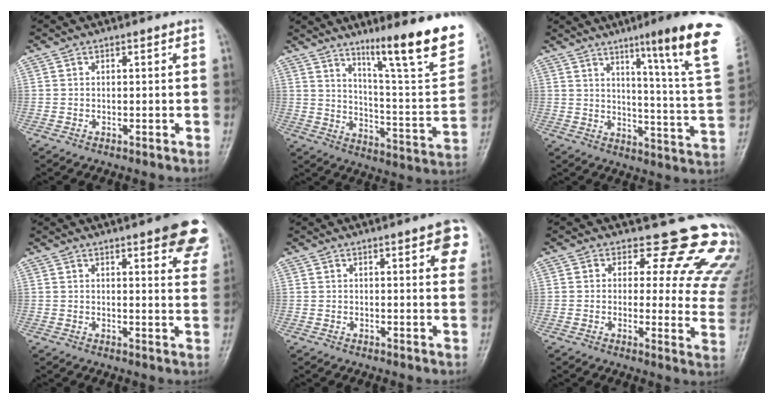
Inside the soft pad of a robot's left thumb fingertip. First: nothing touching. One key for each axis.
{"total": 22.4, "fx": 14.5, "fy": 2.6, "fz": 16.9, "tx": -0.212, "ty": -0.080, "tz": 0.219}
{"total": 20.8, "fx": 11.6, "fy": 0.6, "fz": 17.2, "tx": -0.214, "ty": -0.065, "tz": 0.154}
{"total": 12.2, "fx": 7.4, "fy": 3.4, "fz": 9.0, "tx": -0.075, "ty": -0.029, "tz": 0.079}
{"total": 7.4, "fx": 3.5, "fy": 1.9, "fz": 6.3, "tx": -0.055, "ty": -0.009, "tz": 0.035}
{"total": 17.4, "fx": 14.7, "fy": 7.2, "fz": 6.1, "tx": -0.017, "ty": -0.115, "tz": 0.135}